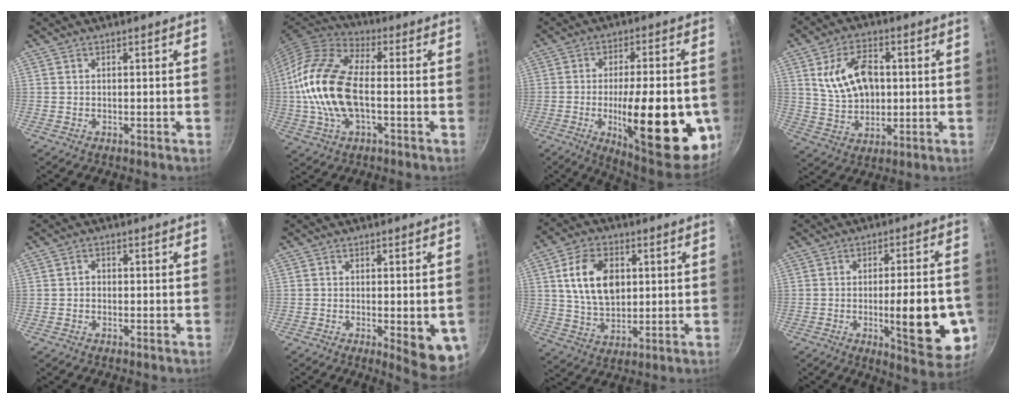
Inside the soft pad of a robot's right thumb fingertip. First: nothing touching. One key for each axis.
{"total": 17.2, "fx": -1.5, "fy": 8.9, "fz": 14.7, "tx": -0.284, "ty": 0.031, "tz": -0.043}
{"total": 26.3, "fx": -5.9, "fy": 8.6, "fz": 24.1, "tx": -0.309, "ty": 0.001, "tz": -0.076}
{"total": 12.5, "fx": 2.2, "fy": 8.0, "fz": 9.4, "tx": -0.147, "ty": -0.004, "tz": 0.044}
{"total": 1.2, "fx": -0.3, "fy": 1.0, "fz": 0.6, "tx": -0.010, "ty": 0.005, "tz": -0.007}
{"total": 9.5, "fx": -2.2, "fy": 2.8, "fz": 8.8, "tx": -0.091, "ty": -0.004, "tz": -0.019}
{"total": 12.7, "fx": 2.7, "fy": 8.4, "fz": 9.2, "tx": -0.143, "ty": -0.009, "tz": 0.051}
{"total": 17.3, "fx": -3.9, "fy": 5.0, "fz": 16.1, "tx": -0.196, "ty": 0.002, "tz": -0.050}